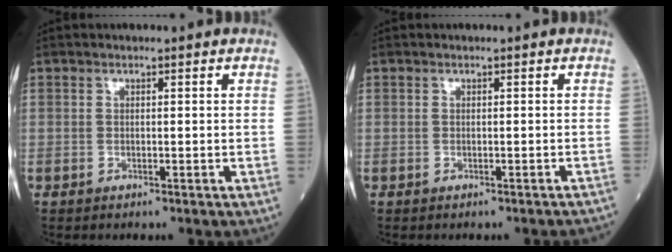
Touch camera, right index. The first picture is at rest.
{"total": 2.3, "force": [-2.3, -0.1, 0.6], "torque": [-0.005, -0.005, -0.023]}